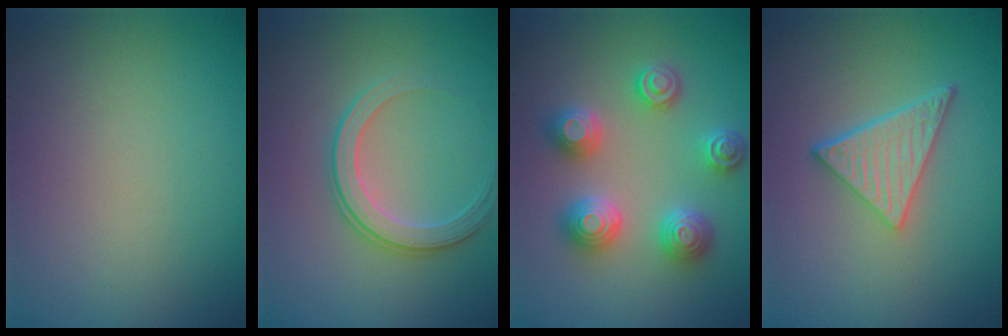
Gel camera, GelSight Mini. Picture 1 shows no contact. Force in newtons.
{"total": 3.1, "press": 2.7, "slide": 1.4}
{"total": 4.8, "press": 4.7, "slide": 0.8}
{"total": 4.7, "press": 3.4, "slide": 3.3}